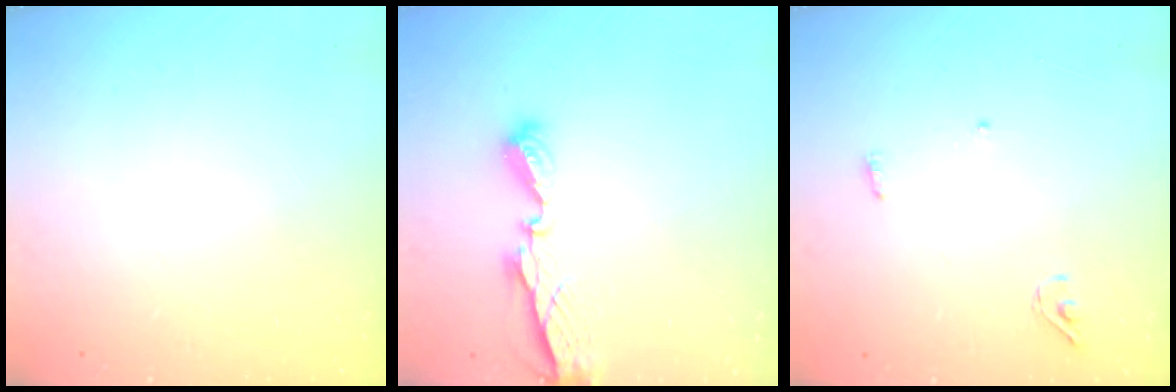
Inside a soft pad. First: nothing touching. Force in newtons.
{"total": 6.9, "press": 6.9, "slide": 0.6}
{"total": 3.4, "press": 3.3, "slide": 1.0}